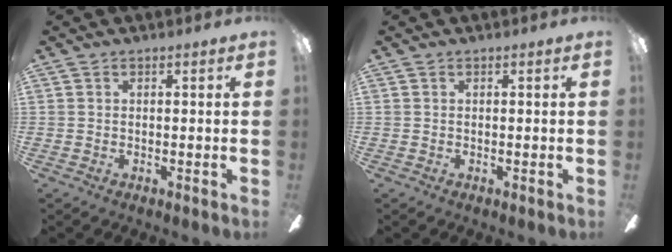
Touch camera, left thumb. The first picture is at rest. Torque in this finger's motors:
{"motor_torque": [0.00, 0.00, 0.00, 0.00, 0.00]}